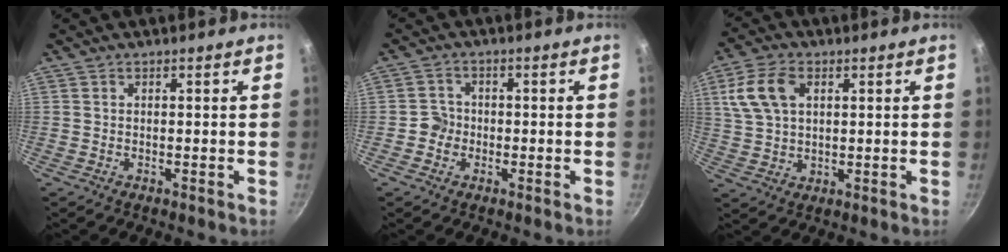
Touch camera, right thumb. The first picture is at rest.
{"total": 3.1, "force": [-0.9, 2.8, 0.8], "torque": [0.007, 0.012, -0.022]}
{"total": 10.0, "force": [3.2, 6.5, 7.0], "torque": [-0.128, 0.004, 0.063]}